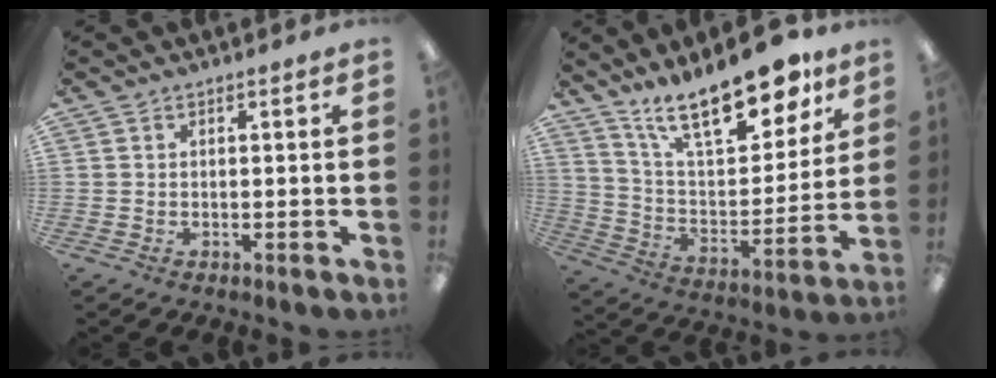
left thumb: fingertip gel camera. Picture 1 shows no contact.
{"total": 21.1, "force": [15.5, 8.0, 11.9], "torque": [-0.193, -0.099, 0.267]}